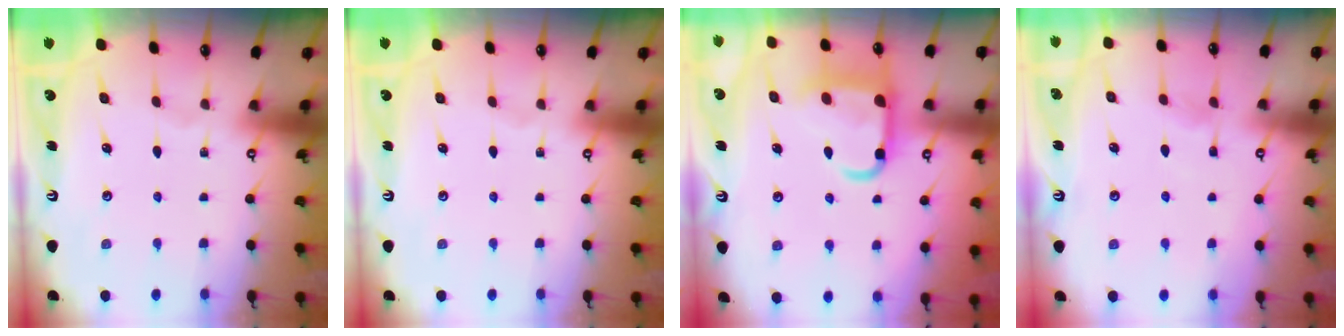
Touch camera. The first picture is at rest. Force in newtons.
{"total": 0.0}
{"total": 13.1, "press": 13.0, "slide": 1.4}
{"total": 4.7, "press": 4.6, "slide": 0.6}